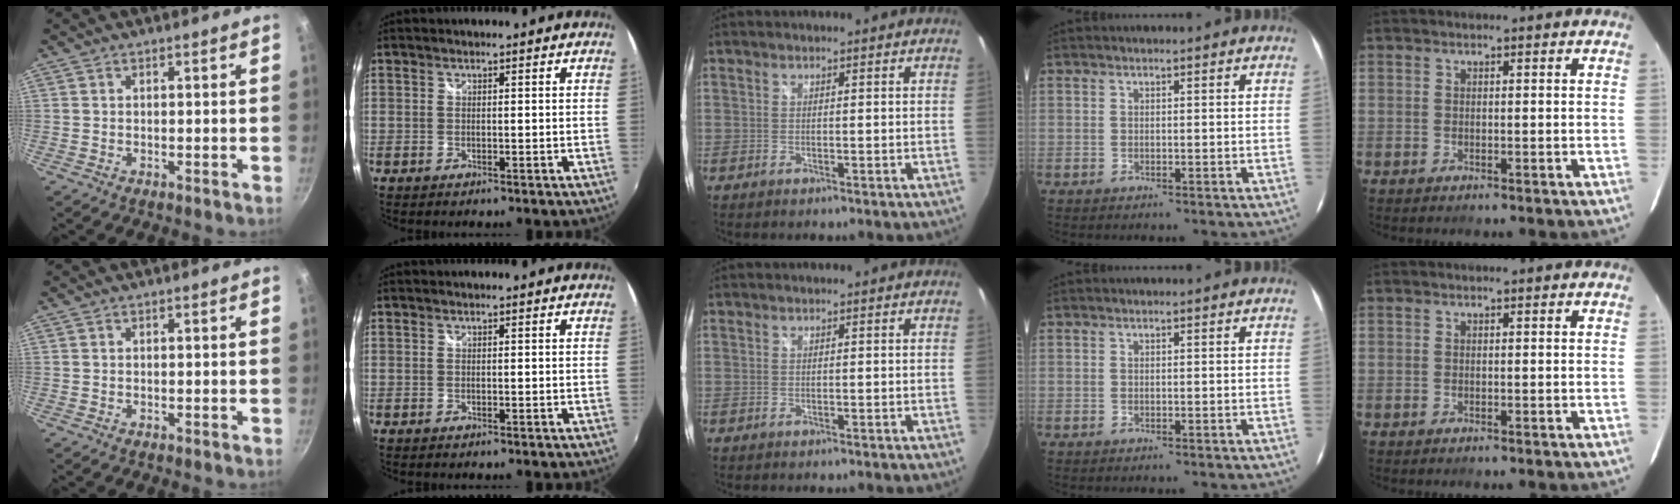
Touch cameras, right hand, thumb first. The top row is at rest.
{}